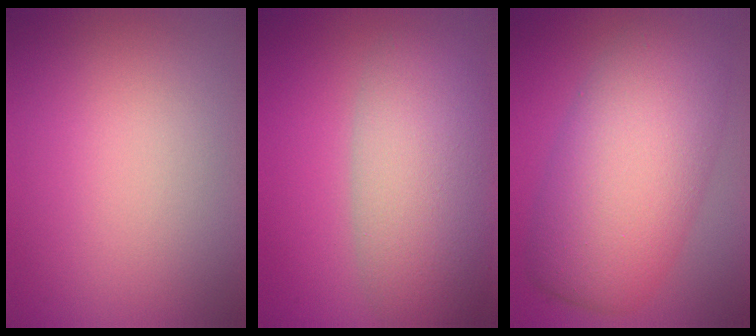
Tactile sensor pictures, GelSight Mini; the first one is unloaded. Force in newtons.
{"total": 8.3, "press": 8.3, "slide": 0.5}
{"total": 10.0, "press": 10.0, "slide": 0.5}